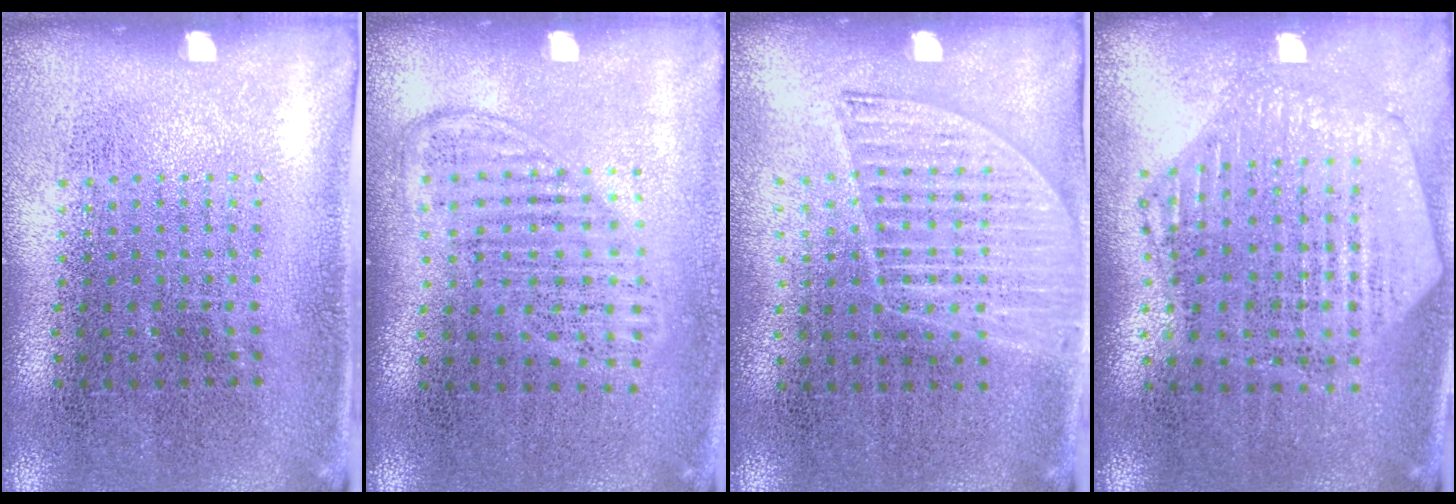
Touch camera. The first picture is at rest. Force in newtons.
{"total": 1.3, "press": 1.2, "slide": 0.6}
{"total": 1.4, "press": 1.2, "slide": 0.6}
{"total": 1.2, "press": 1.1, "slide": 0.2}